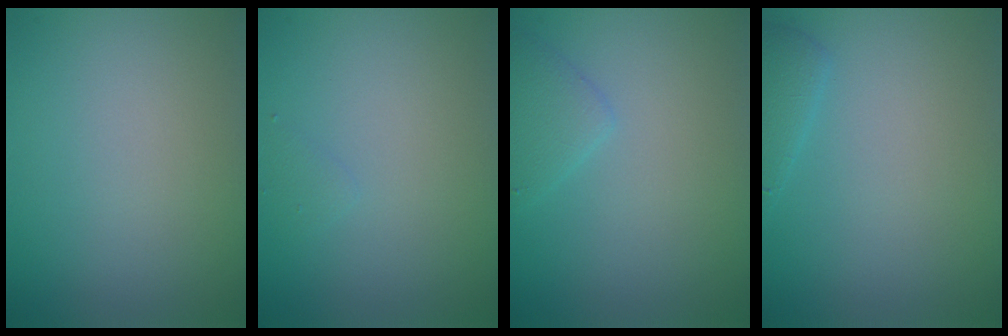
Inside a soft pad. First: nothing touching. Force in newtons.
{"total": 0.6, "press": 0.6, "slide": 0.0}
{"total": 1.7, "press": 1.7, "slide": 0.1}
{"total": 1.4, "press": 1.4, "slide": 0.1}